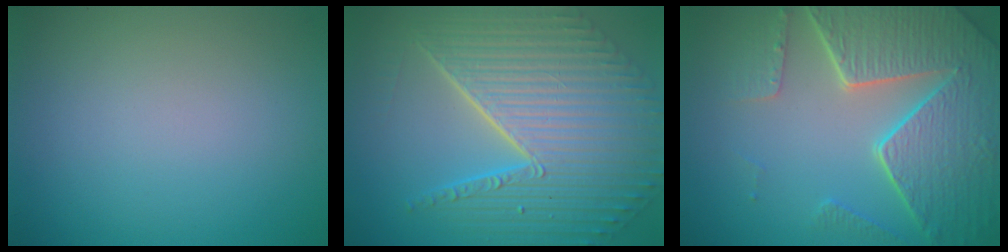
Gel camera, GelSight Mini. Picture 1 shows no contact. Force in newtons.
{"total": 11.2, "press": 7.4, "slide": 8.5}
{"total": 8.4, "press": 6.2, "slide": 5.8}